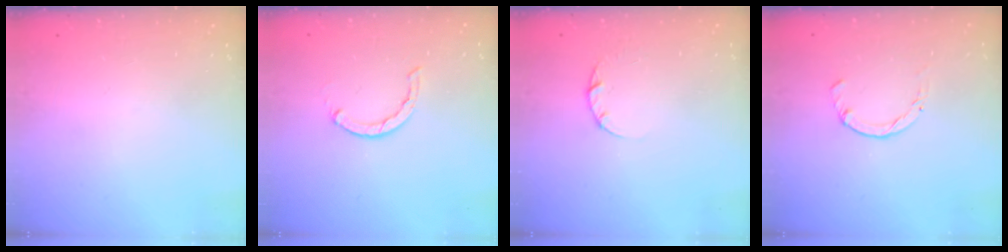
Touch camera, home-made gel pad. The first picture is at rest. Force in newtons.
{"total": 1.2, "press": 1.2, "slide": 0.2}
{"total": 2.2, "press": 2.2, "slide": 0.3}
{"total": 0.0}